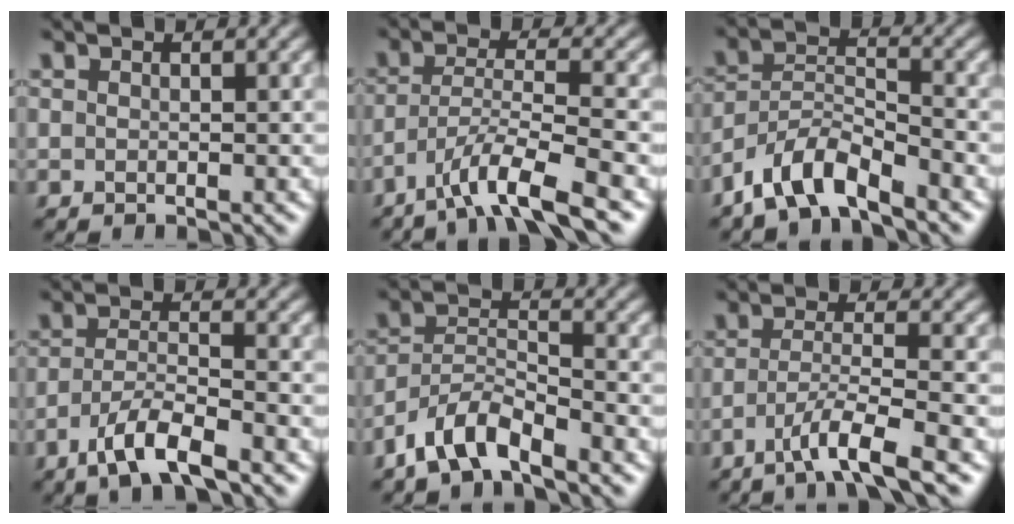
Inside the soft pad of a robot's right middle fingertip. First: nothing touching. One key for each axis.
{"total": 6.2, "fx": -4.2, "fy": 0.9, "fz": 4.5, "tx": -0.078, "ty": 0.002, "tz": -0.080}
{"total": 5.3, "fx": -4.2, "fy": 1.6, "fz": 2.9, "tx": -0.051, "ty": 0.002, "tz": -0.087}
{"total": 4.9, "fx": -3.2, "fy": 1.2, "fz": 3.5, "tx": -0.069, "ty": 0.000, "tz": -0.066}
{"total": 4.7, "fx": -3.7, "fy": 1.4, "fz": 2.6, "tx": -0.049, "ty": 0.003, "tz": -0.079}
{"total": 5.0, "fx": -2.9, "fy": 0.6, "fz": 4.0, "tx": -0.067, "ty": 0.004, "tz": -0.059}